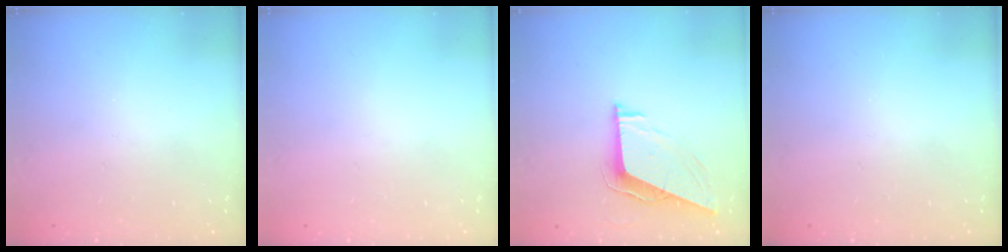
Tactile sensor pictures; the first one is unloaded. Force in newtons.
{"total": 0.0}
{"total": 8.5, "press": 8.2, "slide": 2.2}
{"total": 0.0}